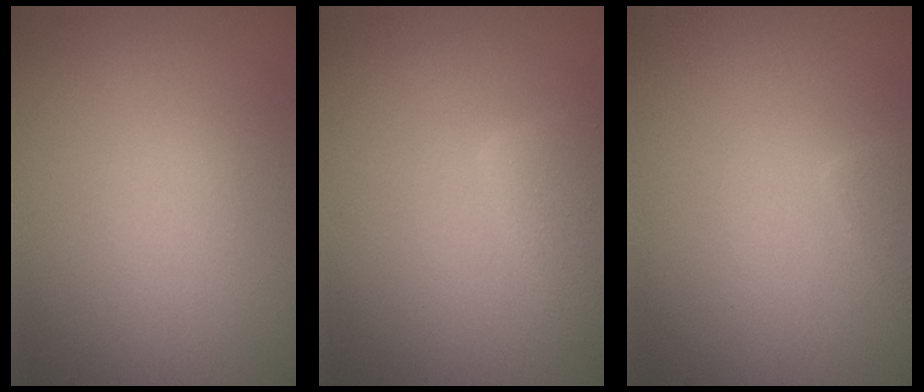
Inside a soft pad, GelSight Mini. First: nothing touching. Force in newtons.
{"total": 2.4, "press": 2.4, "slide": 0.1}
{"total": 1.0, "press": 1.0, "slide": 0.1}